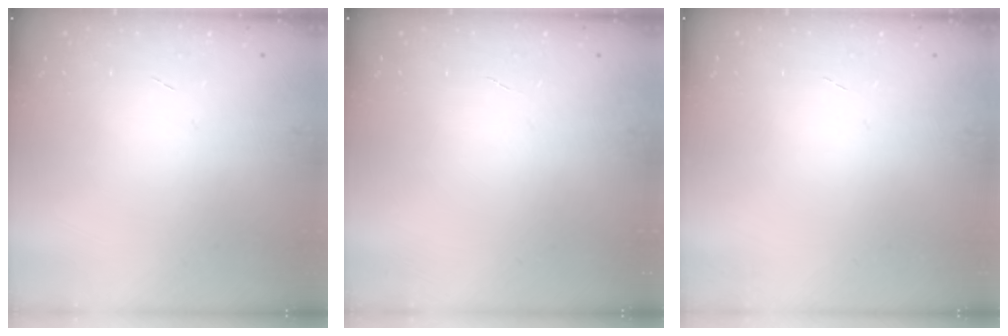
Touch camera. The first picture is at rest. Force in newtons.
{"total": 0.0}
{"total": 0.0}